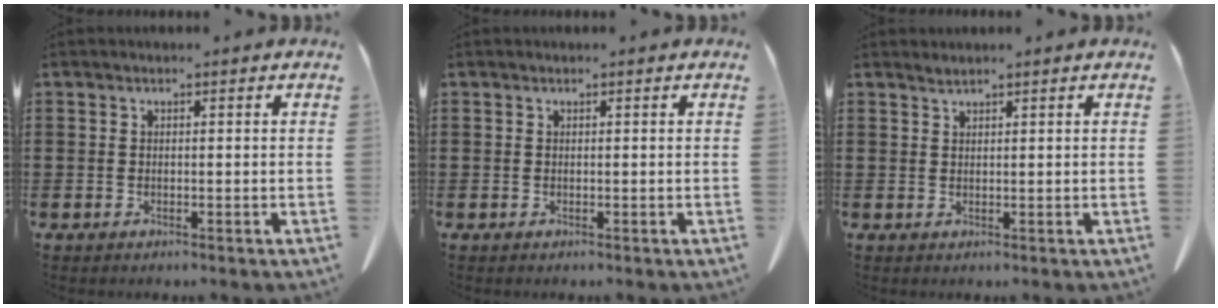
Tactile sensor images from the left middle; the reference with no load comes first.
{"total": 0.0}
{"total": 1.1, "force": [1.0, -0.1, 0.3], "torque": [-0.008, -0.004, 0.021]}